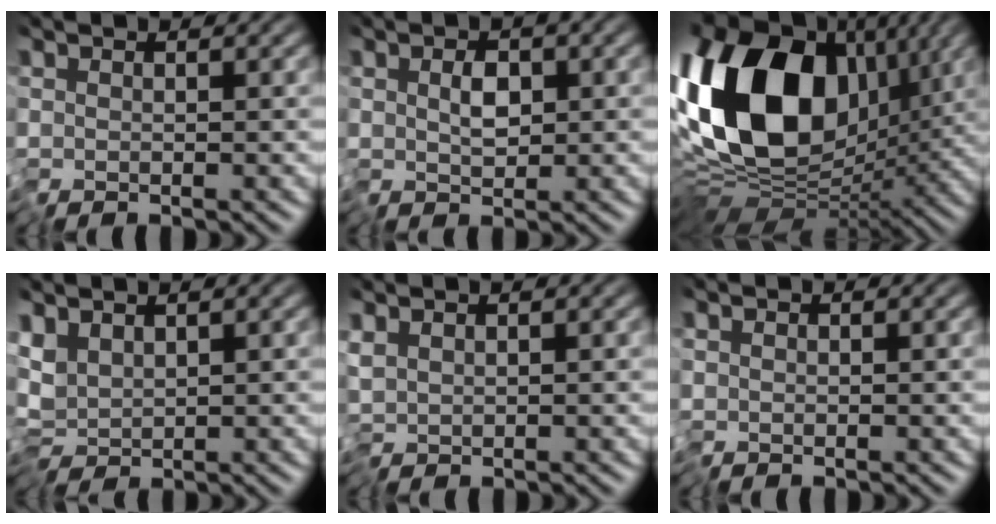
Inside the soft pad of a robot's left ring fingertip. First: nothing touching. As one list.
[{"total": 2.6, "force": [-0.3, 1.4, 2.2], "torque": [-0.030, -0.001, -0.004]}, {"total": 16.9, "force": [2.6, 11.2, 12.4], "torque": [-0.246, 0.025, 0.023]}, {"total": 2.8, "force": [0.2, 1.6, 2.4], "torque": [-0.045, 0.004, -0.003]}, {"total": 1.1, "force": [0.2, 0.4, 1.0], "torque": [-0.023, 0.001, 0.004]}, {"total": 0.0}]